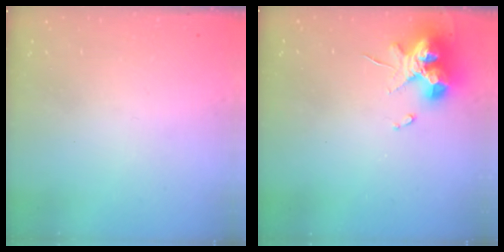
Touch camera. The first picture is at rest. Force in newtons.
{"total": 14.7, "press": 14.6, "slide": 1.2}